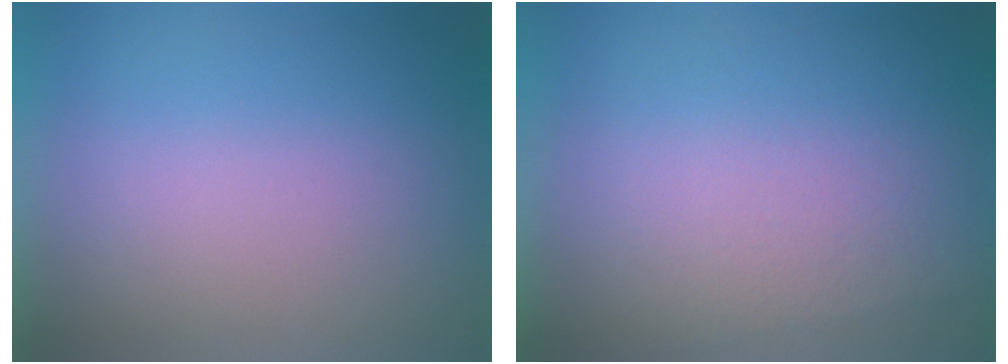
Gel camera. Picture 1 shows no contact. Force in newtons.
{"total": 3.1}